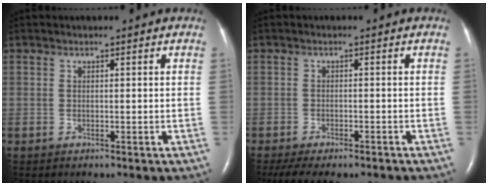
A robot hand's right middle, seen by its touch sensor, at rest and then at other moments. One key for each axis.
{"total": 9.5, "fx": -7.9, "fy": 2.6, "fz": 4.6, "tx": -0.076, "ty": -0.010, "tz": -0.109}